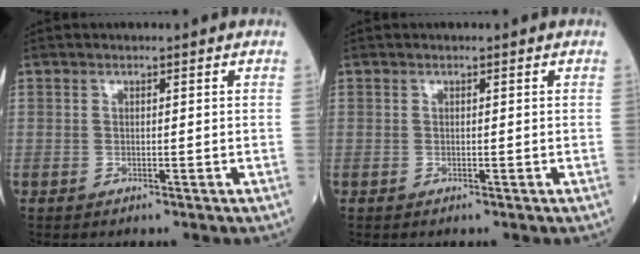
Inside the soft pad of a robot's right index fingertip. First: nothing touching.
{"total": 0.0}